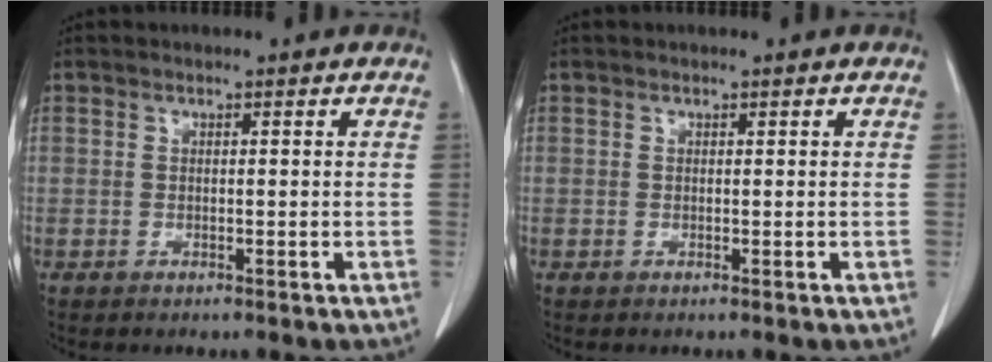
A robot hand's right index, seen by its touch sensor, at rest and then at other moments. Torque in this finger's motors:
{"motor_torque": [-0.11, -0.03, -0.08, -0.01]}